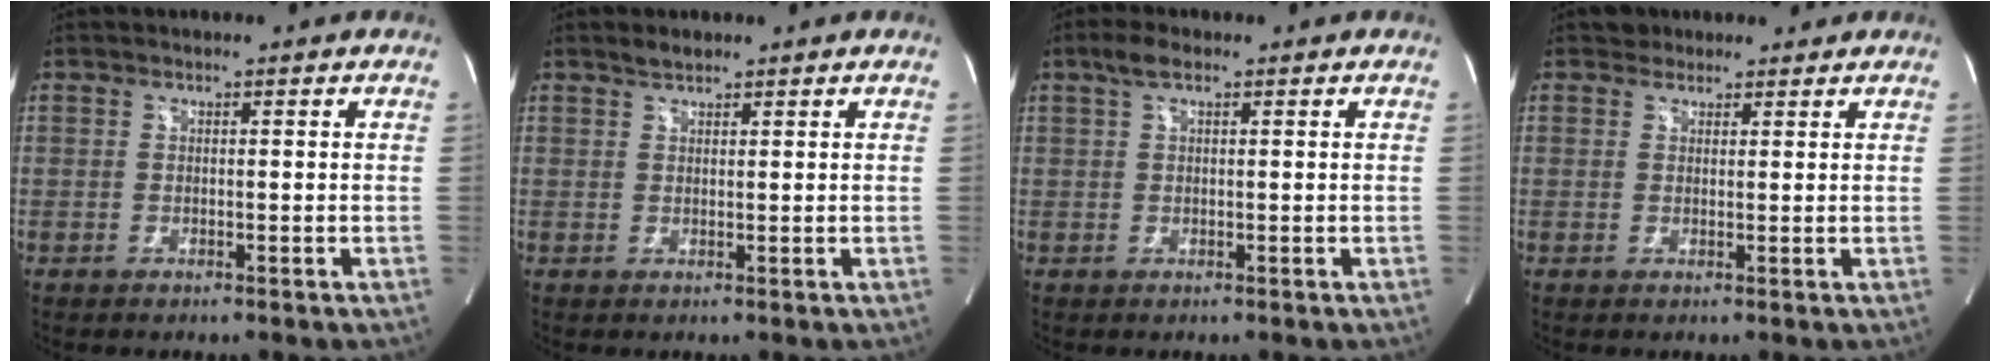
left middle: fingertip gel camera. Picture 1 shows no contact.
{"total": 1.5, "force": [1.3, 0.5, 0.4], "torque": [-0.011, 0.005, 0.026]}
{"total": 2.6, "force": [1.6, 0.8, 2.0], "torque": [-0.044, 0.017, 0.032]}
{"total": 2.9, "force": [2.4, 1.7, -0.2], "torque": [0.014, 0.016, 0.029]}